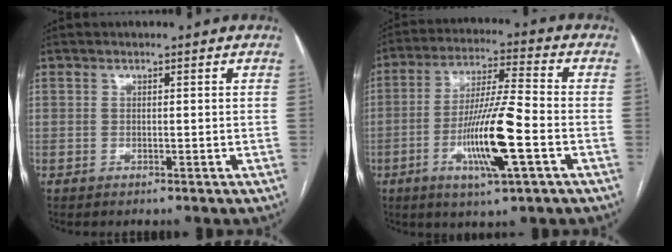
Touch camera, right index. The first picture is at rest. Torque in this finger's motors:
{"motor_torque": [1.93, -0.11, 0.98, 0.21]}